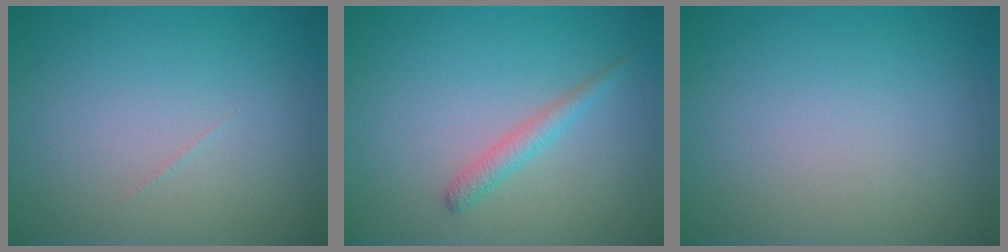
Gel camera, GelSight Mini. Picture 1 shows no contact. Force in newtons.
{"total": 1.6, "press": 1.6, "slide": 0.1}
{"total": 0.0}